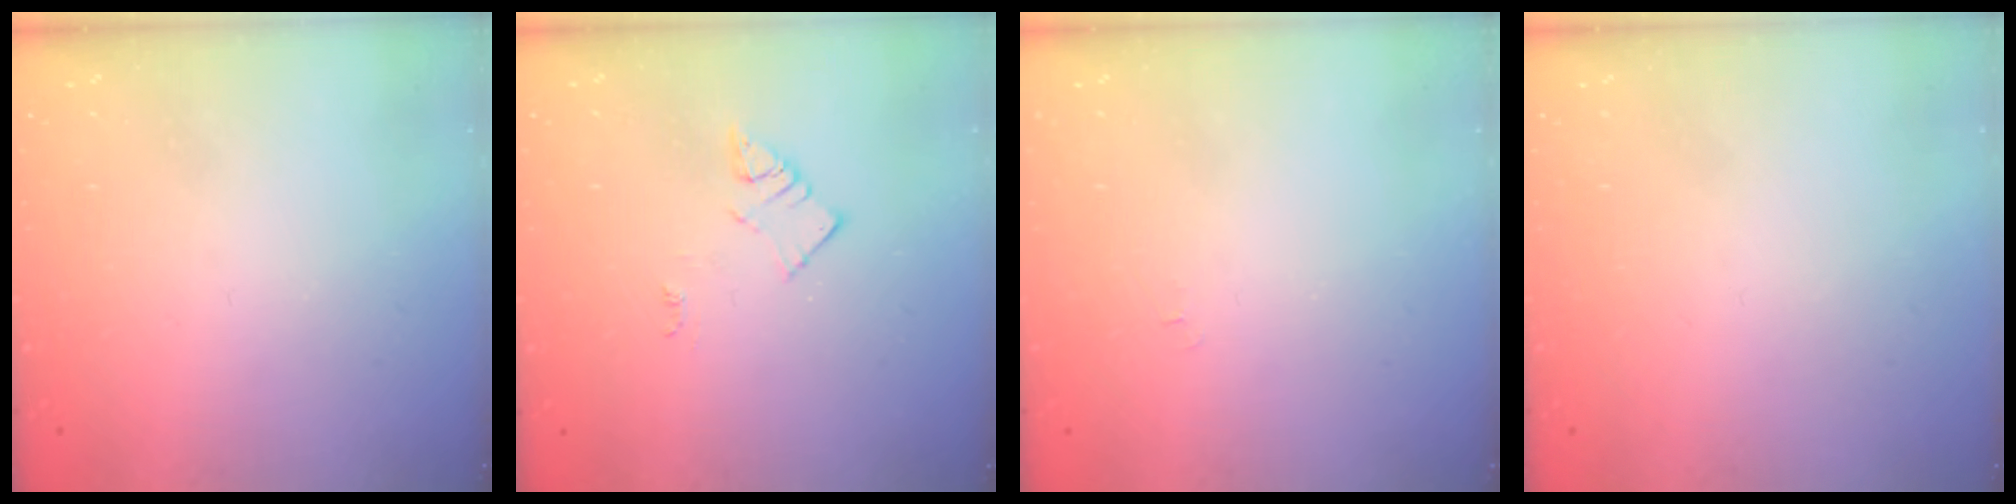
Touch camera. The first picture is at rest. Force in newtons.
{"total": 2.7, "press": 2.6, "slide": 0.4}
{"total": 3.1, "press": 3.1, "slide": 0.5}
{"total": 1.8, "press": 1.7, "slide": 0.1}